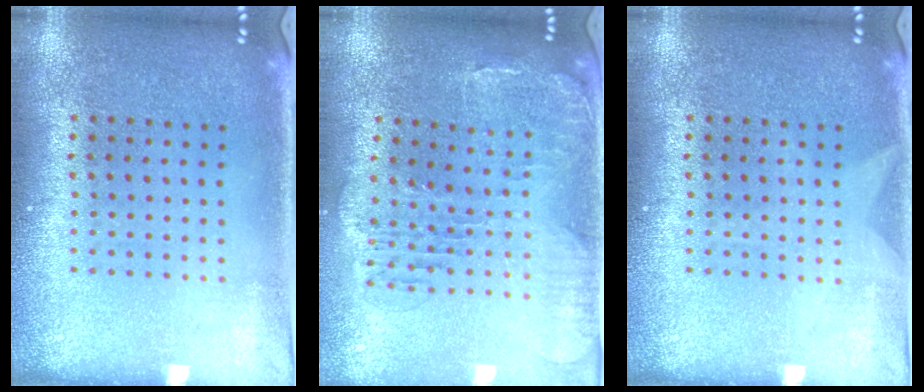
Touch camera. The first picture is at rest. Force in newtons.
{"total": 1.4, "press": 1.3, "slide": 0.3}
{"total": 0.8, "press": 0.8, "slide": 0.1}